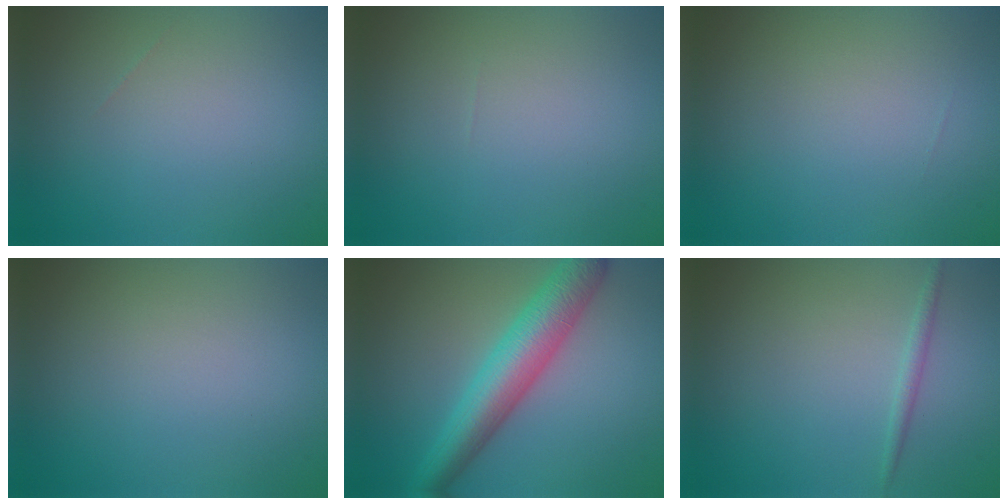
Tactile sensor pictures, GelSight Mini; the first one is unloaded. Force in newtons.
{"total": 0.0}
{"total": 0.0}
{"total": 0.0}
{"total": 6.7, "press": 6.7, "slide": 0.2}
{"total": 0.9, "press": 0.9, "slide": 0.0}